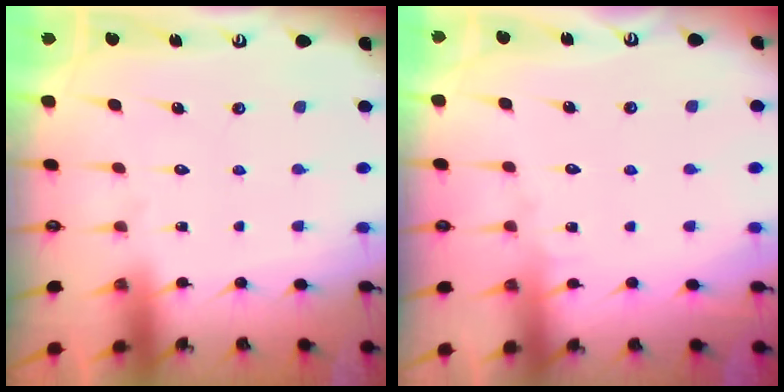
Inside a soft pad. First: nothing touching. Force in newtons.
{"total": 3.7, "press": 3.6, "slide": 0.4}